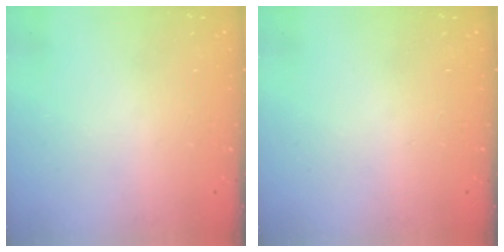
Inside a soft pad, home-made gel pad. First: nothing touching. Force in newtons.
{"total": 0.0}